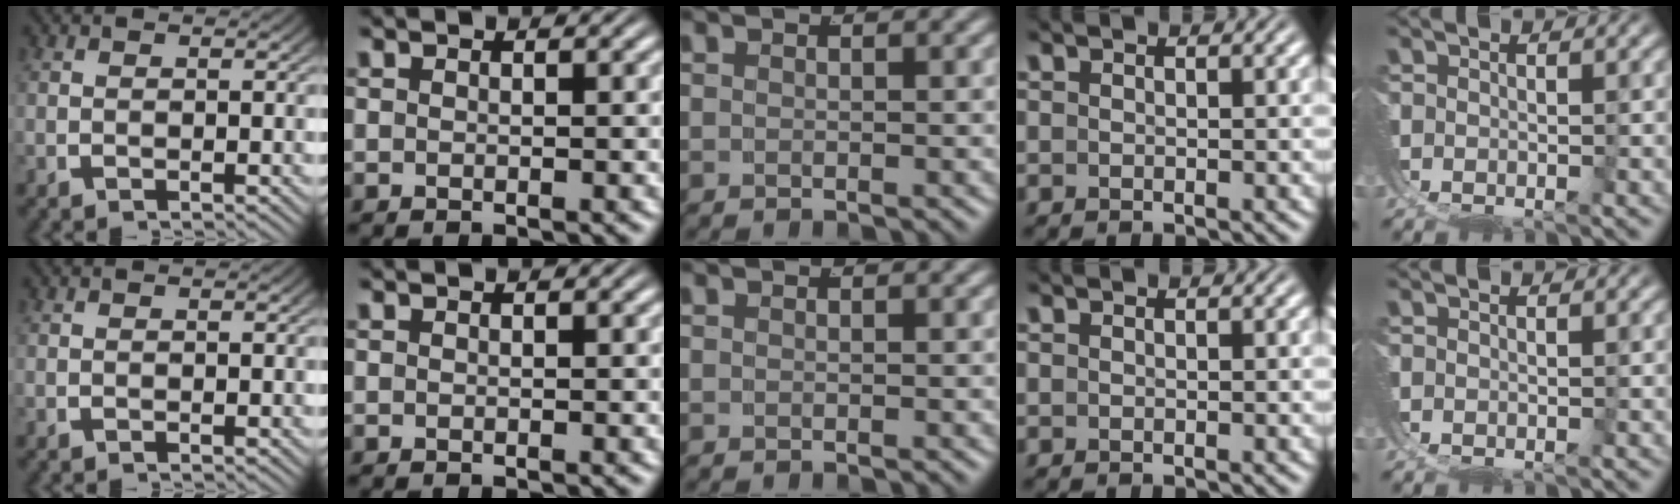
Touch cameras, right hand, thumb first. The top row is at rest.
{}